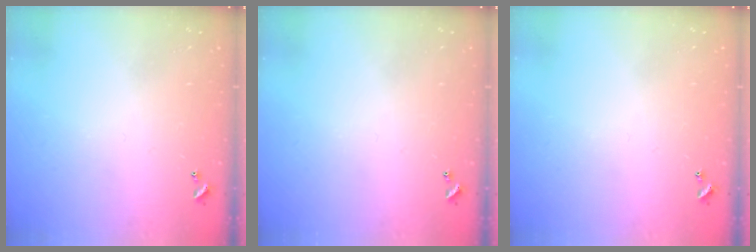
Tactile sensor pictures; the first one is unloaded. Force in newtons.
{"total": 0.0}
{"total": 0.0}